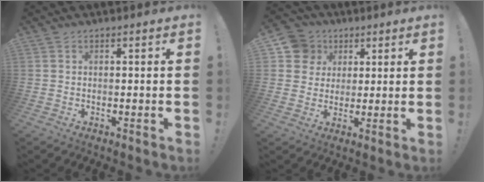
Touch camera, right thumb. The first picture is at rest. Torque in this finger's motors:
{"motor_torque": [-0.19, 0.35, -0.21, 0.19, -0.01]}